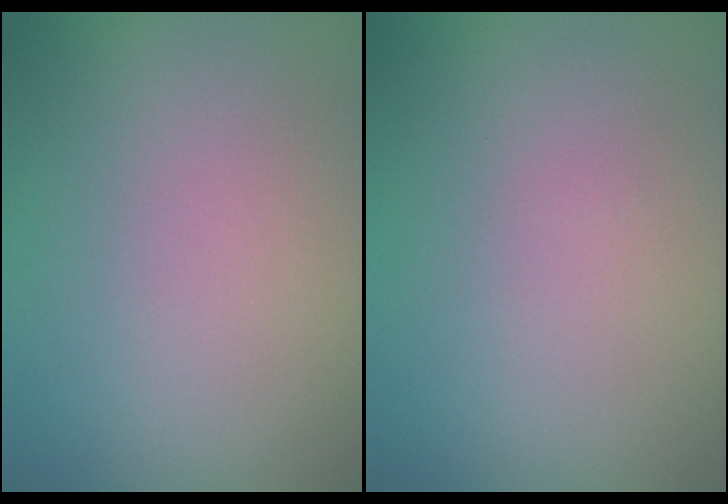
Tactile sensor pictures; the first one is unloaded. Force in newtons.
{"total": 0.0}